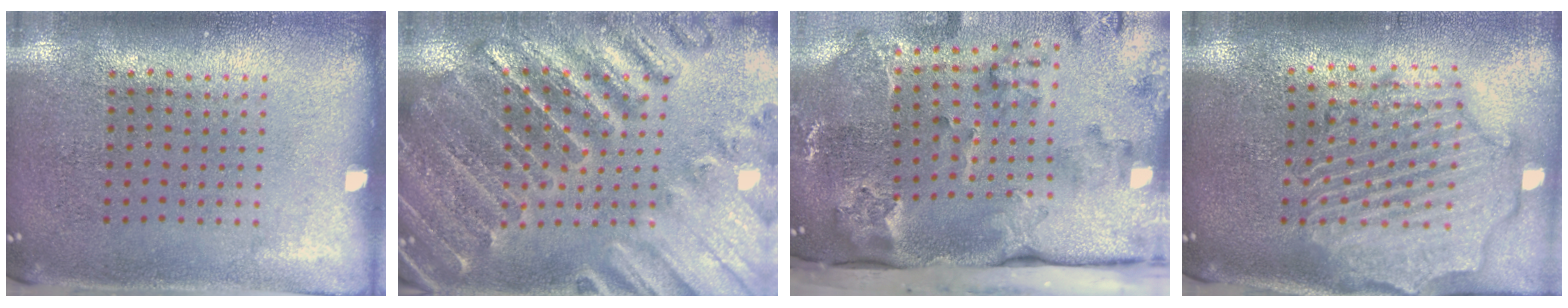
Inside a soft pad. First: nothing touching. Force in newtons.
{"total": 2.8, "press": 2.7, "slide": 0.3}
{"total": 3.7, "press": 2.6, "slide": 2.6}
{"total": 2.8, "press": 2.5, "slide": 1.3}